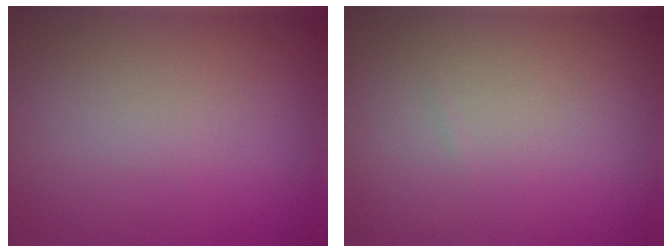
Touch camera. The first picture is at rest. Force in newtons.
{"total": 0.0}